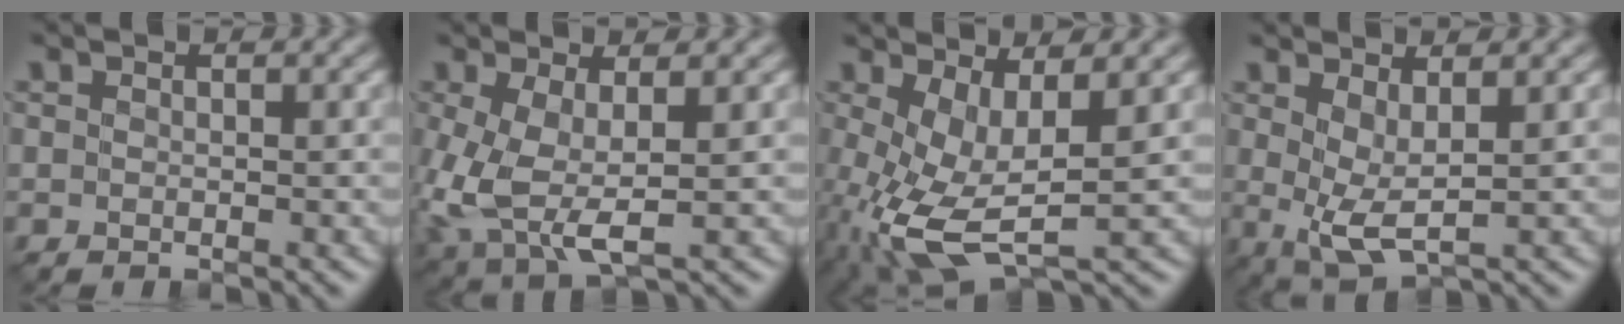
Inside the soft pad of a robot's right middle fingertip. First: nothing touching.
{"total": 6.0, "force": [-0.7, 3.0, 5.1], "torque": [-0.137, -0.015, -0.006]}
{"total": 7.4, "force": [-1.3, 3.1, 6.6], "torque": [-0.159, -0.011, -0.022]}
{"total": 3.8, "force": [0.5, 1.3, 3.5], "torque": [-0.079, -0.014, 0.014]}